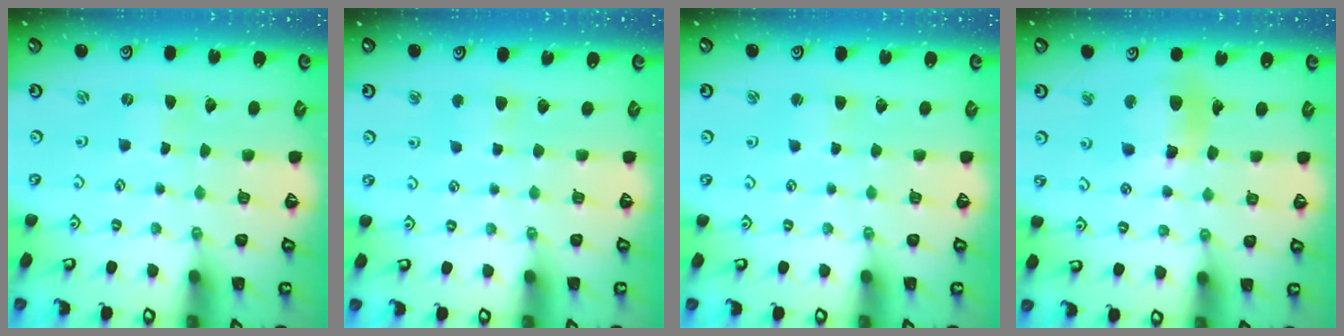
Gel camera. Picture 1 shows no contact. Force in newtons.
{"total": 3.3, "press": 3.2, "slide": 0.7}
{"total": 1.5, "press": 1.4, "slide": 0.4}
{"total": 11.4, "press": 11.3, "slide": 1.4}